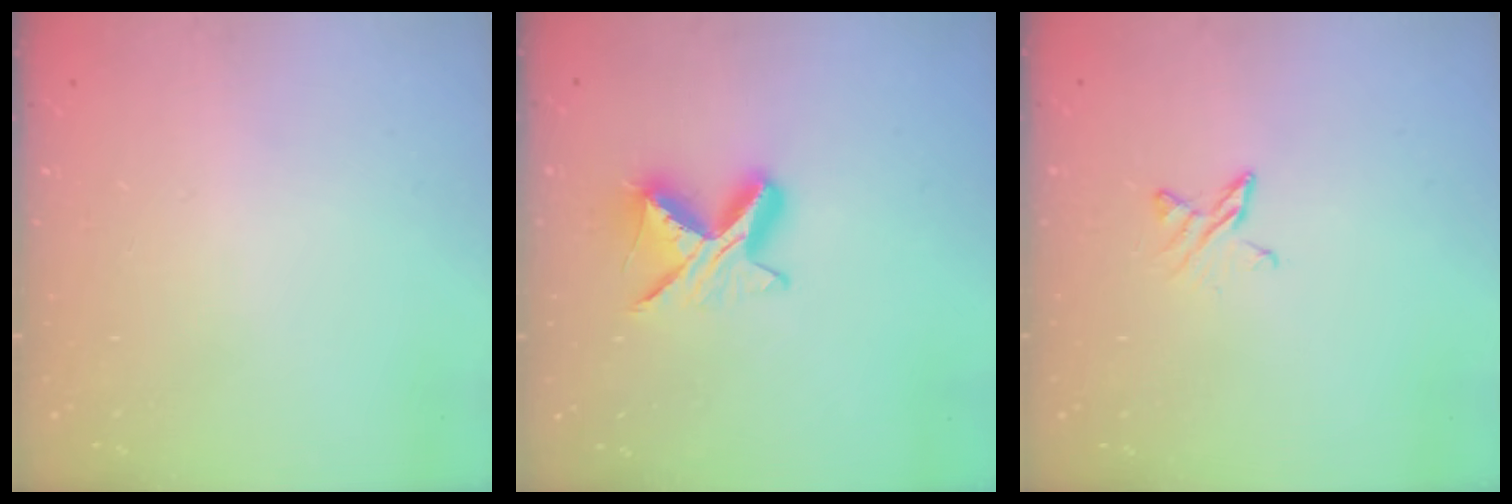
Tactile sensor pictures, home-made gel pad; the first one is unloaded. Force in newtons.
{"total": 8.7, "press": 8.6, "slide": 0.6}
{"total": 5.1, "press": 5.1, "slide": 0.6}